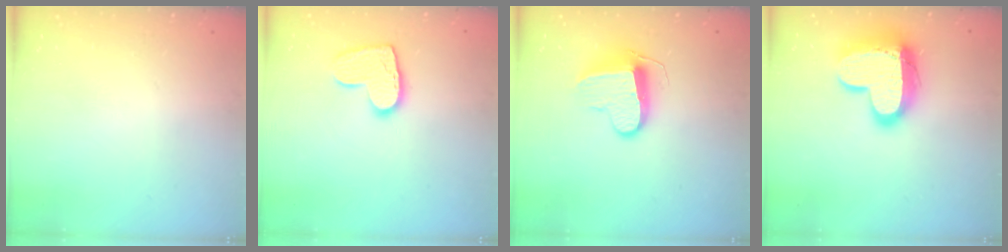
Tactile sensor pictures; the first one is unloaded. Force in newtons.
{"total": 10.6, "press": 10.6, "slide": 0.8}
{"total": 10.1, "press": 10.1, "slide": 0.3}
{"total": 17.4, "press": 17.3, "slide": 1.5}